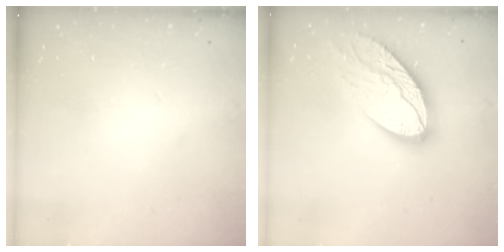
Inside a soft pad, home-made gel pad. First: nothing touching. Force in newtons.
{"total": 16.0, "press": 15.9, "slide": 1.4}